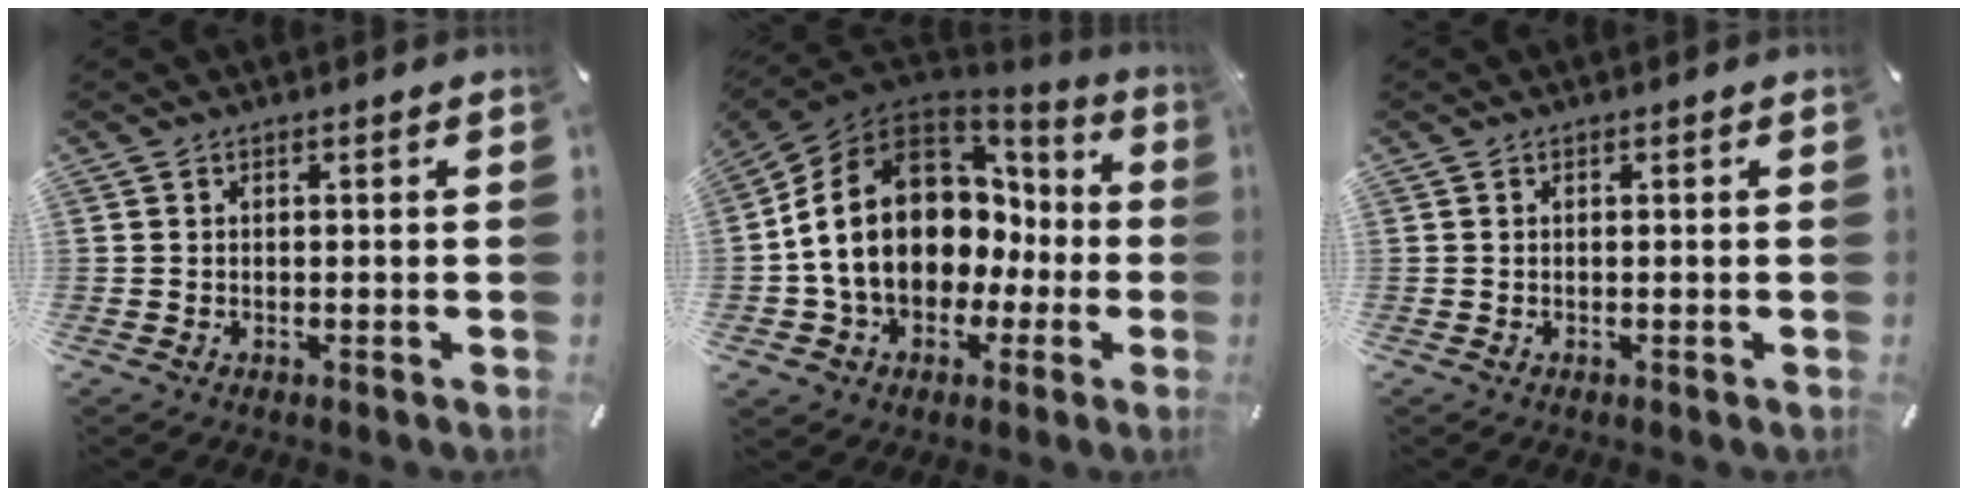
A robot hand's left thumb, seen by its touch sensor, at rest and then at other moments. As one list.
[{"total": 17.9, "force": [0.6, 13.9, 11.3], "torque": [-0.237, -0.003, 0.011]}, {"total": 0.0}]